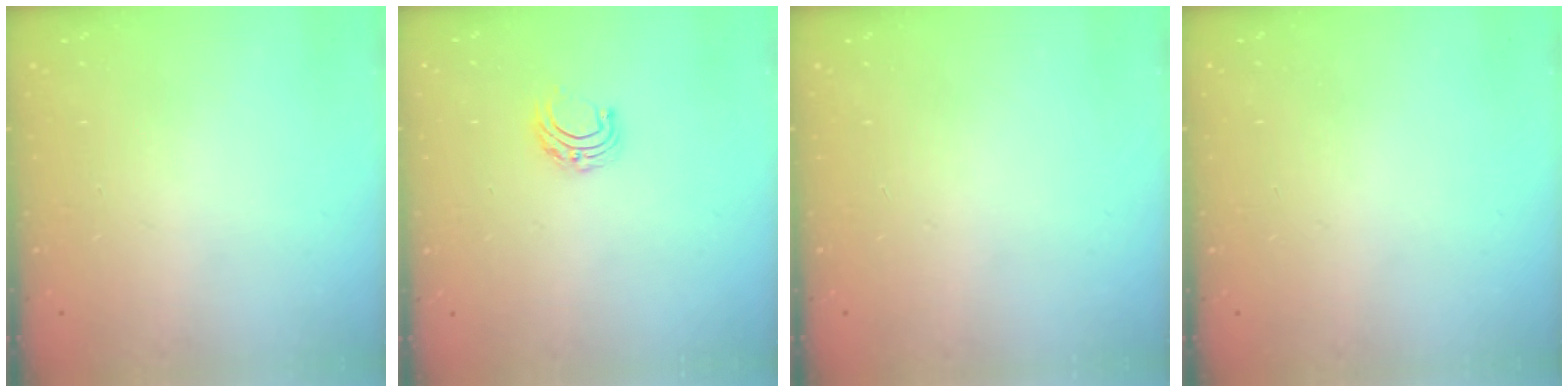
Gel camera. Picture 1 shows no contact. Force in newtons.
{"total": 5.6, "press": 5.6, "slide": 0.5}
{"total": 0.0}
{"total": 0.0}